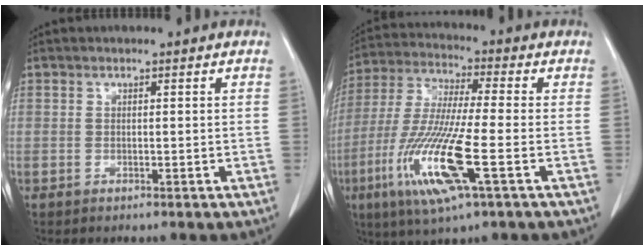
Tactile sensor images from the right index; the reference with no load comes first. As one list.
[{"total": 15.6, "force": [-5.4, 1.3, 14.6], "torque": [-0.310, -0.026, -0.102]}]